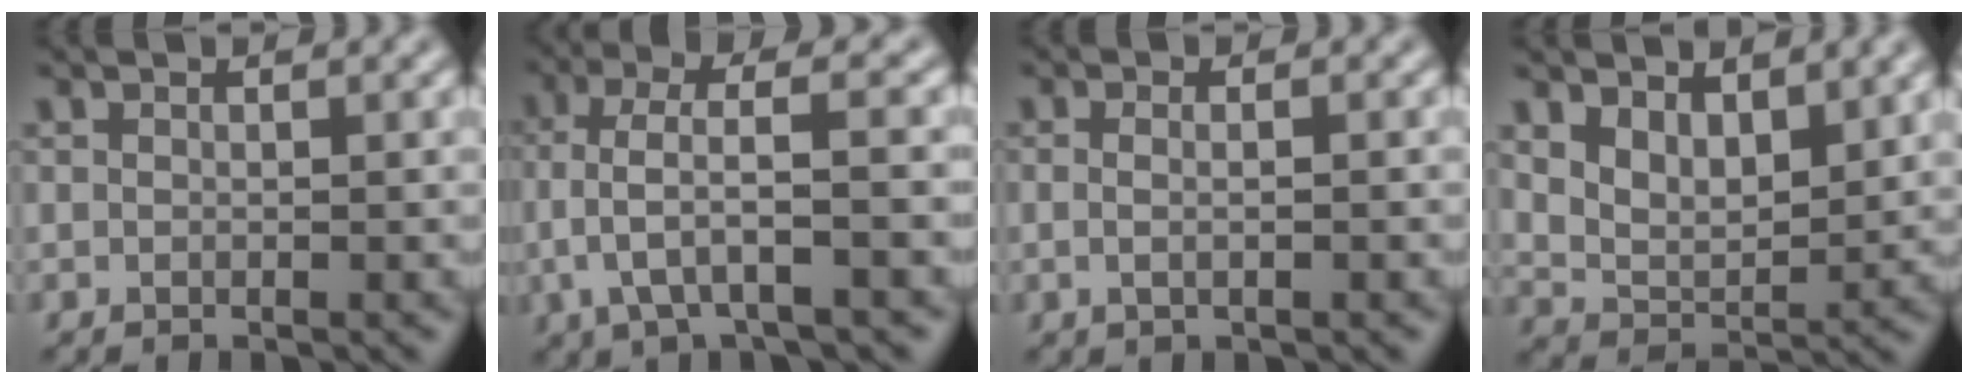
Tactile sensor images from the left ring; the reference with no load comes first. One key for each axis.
{"total": 4.8, "fx": -0.4, "fy": 1.2, "fz": 4.6, "tx": -0.098, "ty": 0.012, "tz": -0.006}
{"total": 2.3, "fx": 0.4, "fy": 1.2, "fz": 2.0, "tx": -0.016, "ty": -0.001, "tz": -0.013}
{"total": 4.2, "fx": 2.4, "fy": 2.3, "fz": 2.6, "tx": -0.059, "ty": -0.015, "tz": 0.046}